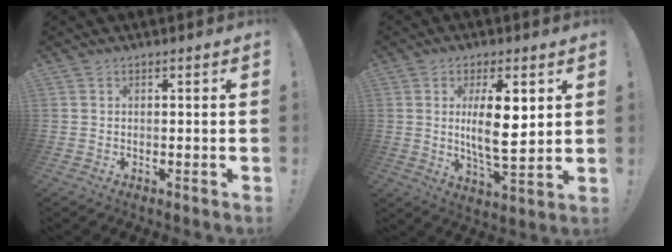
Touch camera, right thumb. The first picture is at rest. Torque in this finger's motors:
{"motor_torque": [-0.41, 0.80, 0.77, -0.44, 0.23]}